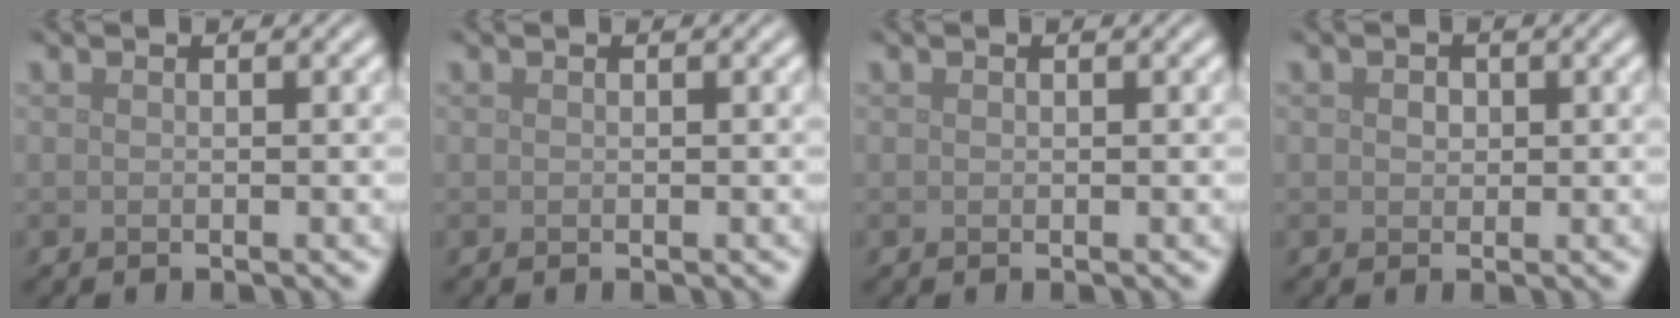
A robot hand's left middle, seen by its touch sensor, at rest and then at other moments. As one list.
[{"total": 0.0}, {"total": 0.0}, {"total": 0.9, "force": [0.2, 0.8, 0.4], "torque": [-0.007, 0.001, 0.001]}]